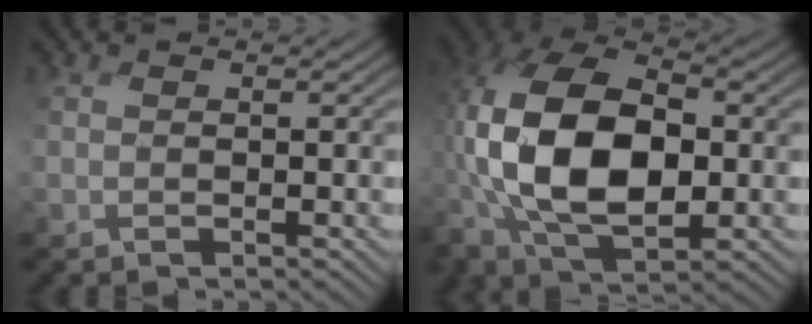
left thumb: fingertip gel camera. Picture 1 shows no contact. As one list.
[{"total": 15.4, "force": [-1.3, 9.0, 12.4], "torque": [-0.277, 0.005, -0.034]}]